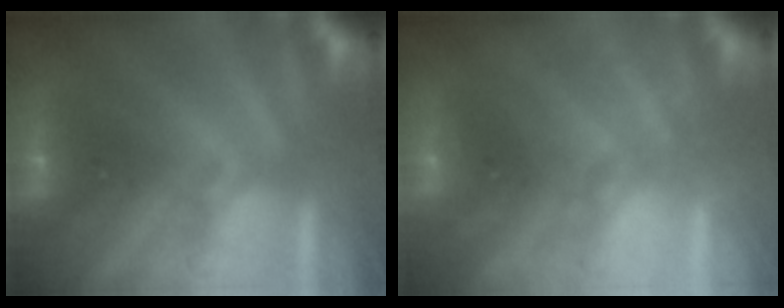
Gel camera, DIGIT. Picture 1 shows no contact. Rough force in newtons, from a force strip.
{"total": 2.4}